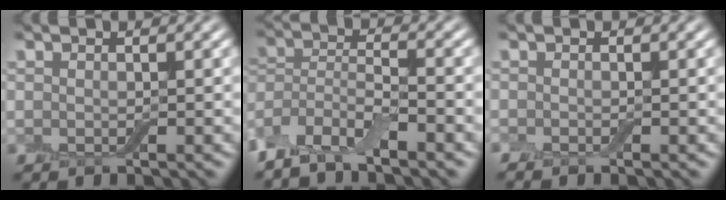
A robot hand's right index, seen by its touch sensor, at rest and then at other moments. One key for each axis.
{"total": 5.2, "fx": -4.2, "fy": 1.4, "fz": 2.7, "tx": -0.055, "ty": 0.001, "tz": -0.088}
{"total": 0.6, "fx": -0.6, "fy": -0.1, "fz": 0.1, "tx": -0.002, "ty": -0.004, "tz": -0.013}